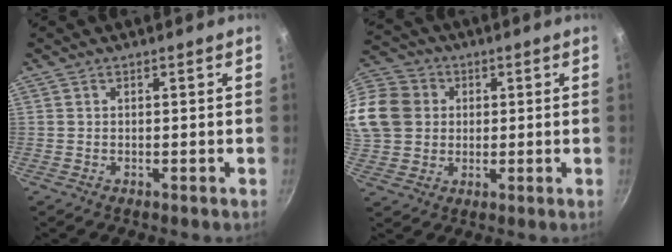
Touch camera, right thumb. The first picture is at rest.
{"total": 20.7, "force": [3.8, 17.9, 9.8], "torque": [-0.234, 0.036, 0.070]}